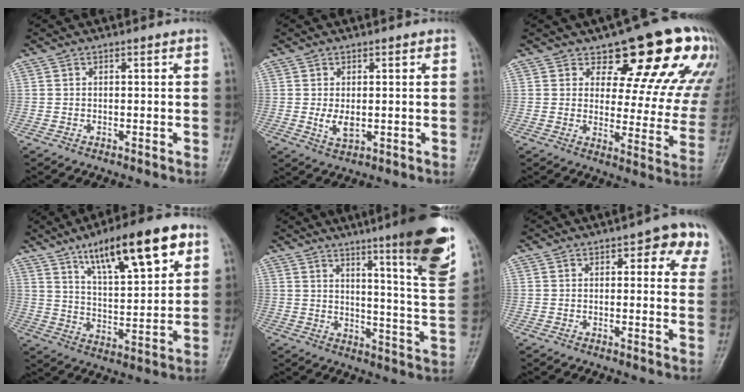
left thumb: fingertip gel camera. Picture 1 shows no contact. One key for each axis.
{"total": 3.3, "fx": 0.0, "fy": 1.9, "fz": 2.6, "tx": -0.046, "ty": -0.010, "tz": 0.005}
{"total": 20.0, "fx": 12.8, "fy": 8.7, "fz": 12.7, "tx": -0.107, "ty": -0.067, "tz": 0.155}
{"total": 18.1, "fx": 9.8, "fy": 5.5, "fz": 14.2, "tx": -0.196, "ty": -0.033, "tz": 0.159}
{"total": 18.1, "fx": 10.7, "fy": 1.5, "fz": 14.5, "tx": -0.177, "ty": -0.063, "tz": 0.147}
{"total": 8.2, "fx": 3.8, "fy": 3.7, "fz": 6.2, "tx": -0.032, "ty": -0.006, "tz": 0.035}